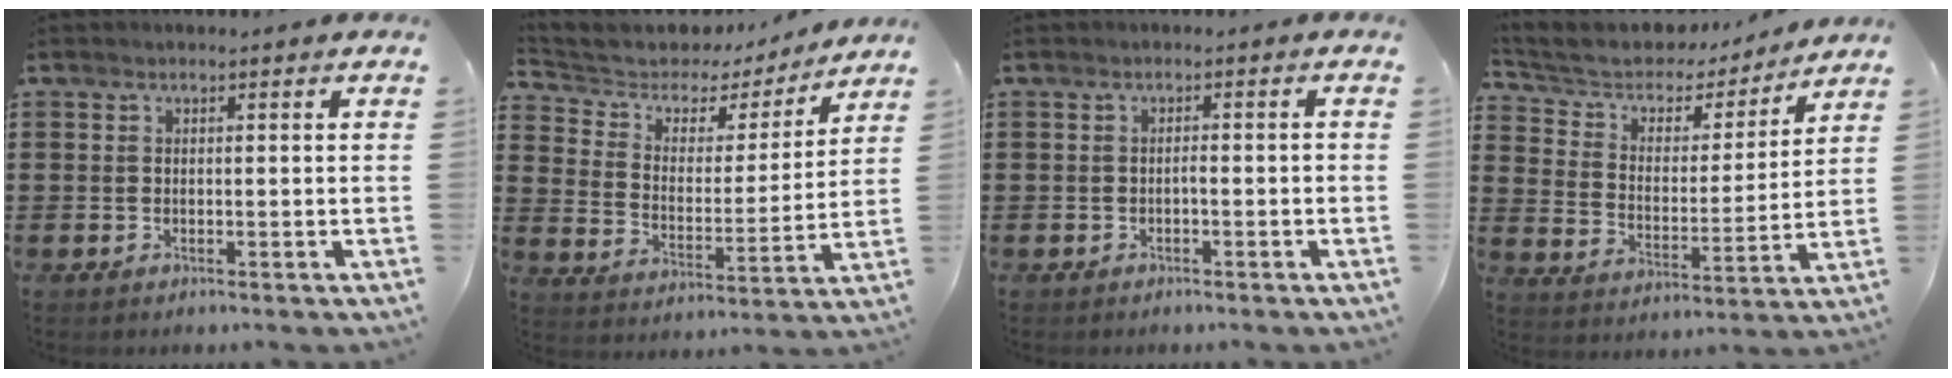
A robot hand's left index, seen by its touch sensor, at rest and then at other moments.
{"total": 4.4, "force": [3.5, 2.7, 0.4], "torque": [-0.041, -0.025, 0.053]}
{"total": 0.9, "force": [-0.6, 0.1, 0.7], "torque": [-0.015, -0.002, -0.013]}
{"total": 6.2, "force": [5.5, 2.6, 1.2], "torque": [-0.060, -0.036, 0.092]}